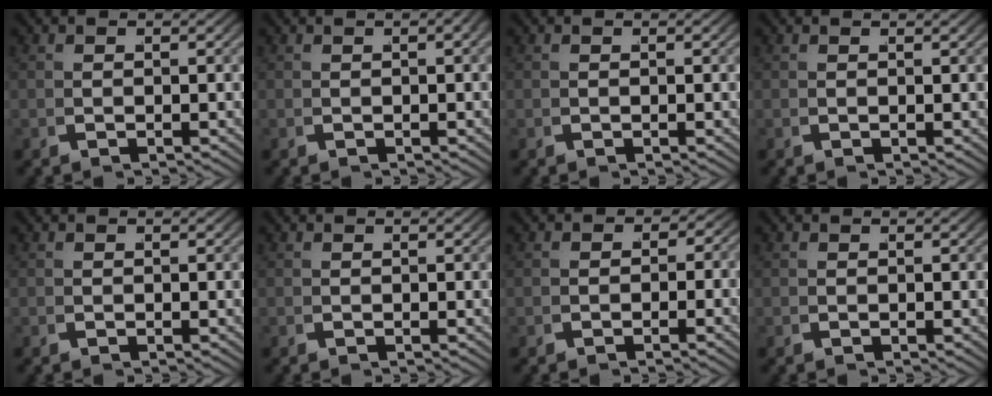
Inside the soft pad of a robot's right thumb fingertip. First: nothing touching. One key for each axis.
{"total": 1.4, "fx": 0.1, "fy": 0.5, "fz": 1.3, "tx": -0.017, "ty": 0.003, "tz": 0.002}
{"total": 0.0}
{"total": 0.0}
{"total": 0.0}
{"total": 0.0}
{"total": 1.6, "fx": -0.6, "fy": 1.4, "fz": 0.4, "tx": 0.008, "ty": -0.008, "tz": -0.010}
{"total": 0.0}